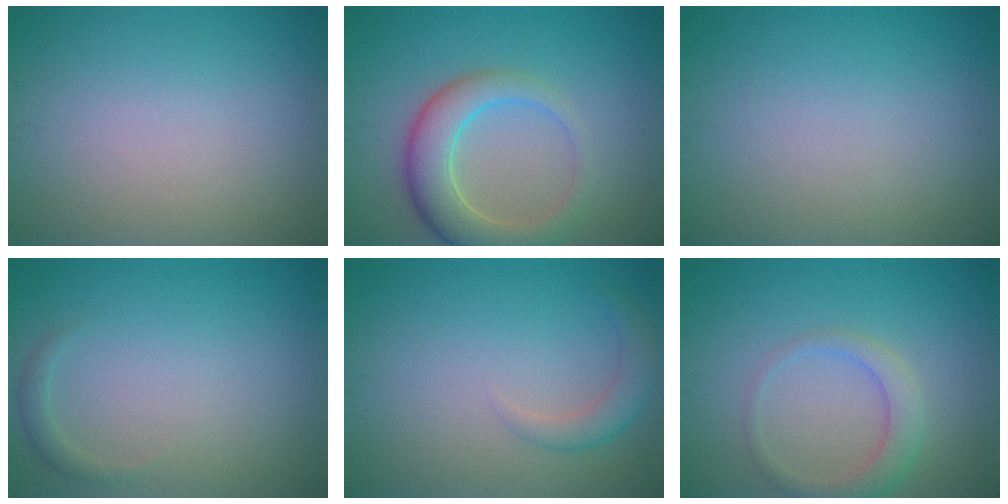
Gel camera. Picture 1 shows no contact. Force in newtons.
{"total": 5.5, "press": 5.5, "slide": 0.5}
{"total": 0.0}
{"total": 1.1, "press": 1.1, "slide": 0.2}
{"total": 2.2, "press": 2.2, "slide": 0.1}
{"total": 2.9, "press": 2.9, "slide": 0.2}